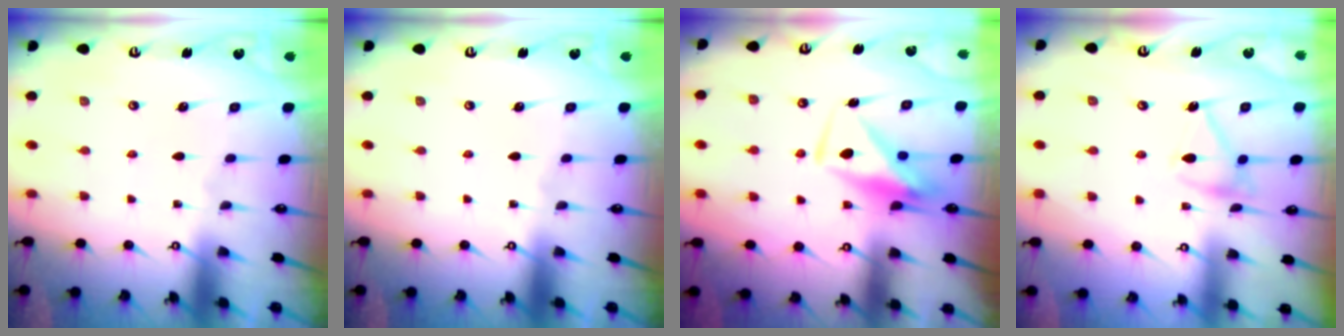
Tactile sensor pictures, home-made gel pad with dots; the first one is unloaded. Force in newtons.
{"total": 0.0}
{"total": 7.5, "press": 7.4, "slide": 0.7}
{"total": 13.8, "press": 13.7, "slide": 0.6}